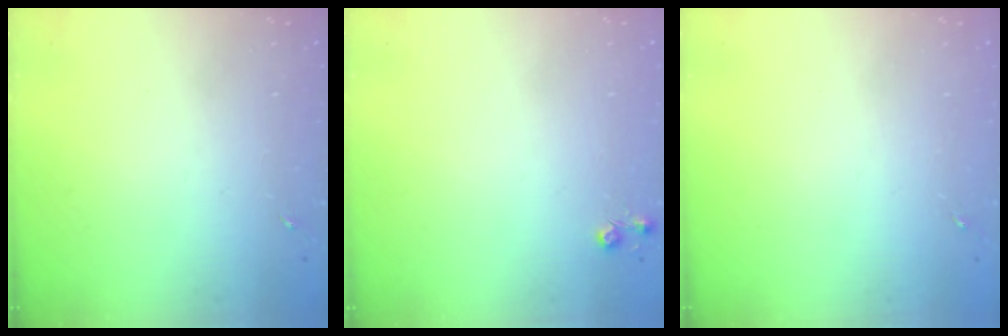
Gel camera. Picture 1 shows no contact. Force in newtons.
{"total": 4.4, "press": 4.4, "slide": 0.7}
{"total": 0.0}